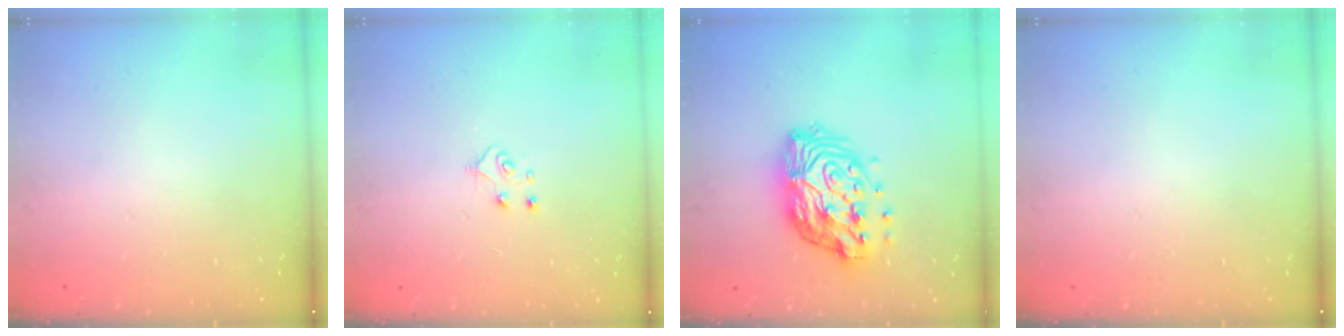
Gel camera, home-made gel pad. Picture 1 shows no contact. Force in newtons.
{"total": 4.9, "press": 4.8, "slide": 0.5}
{"total": 16.0, "press": 16.0, "slide": 1.1}
{"total": 0.0}